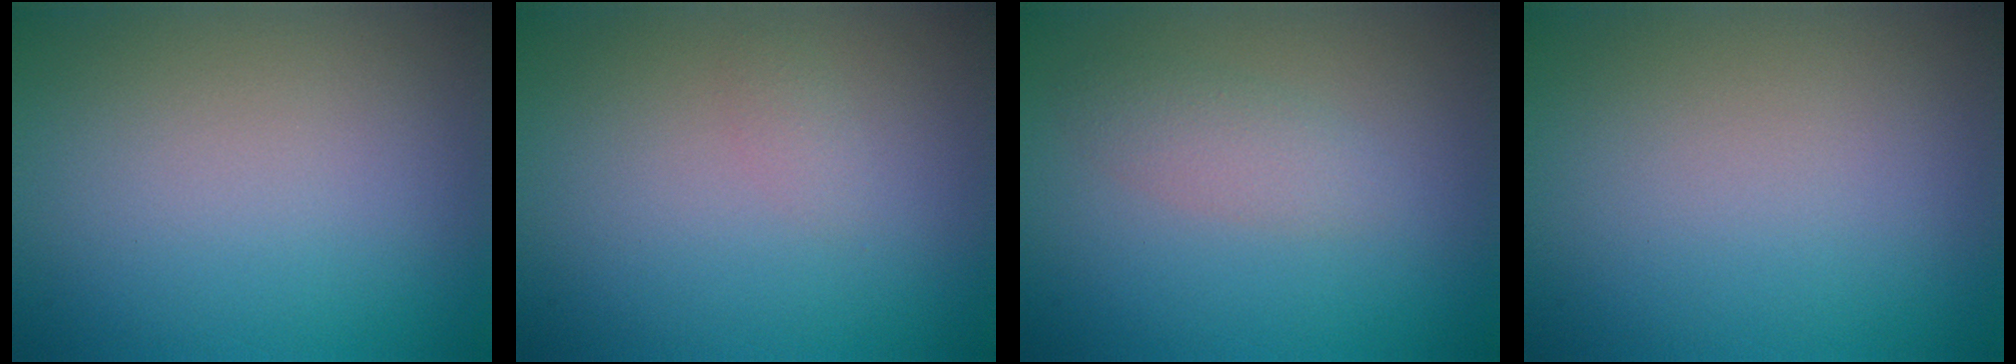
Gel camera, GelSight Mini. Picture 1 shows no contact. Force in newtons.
{"total": 0.7, "press": 0.7, "slide": 0.1}
{"total": 1.8, "press": 1.8, "slide": 0.1}
{"total": 0.0}